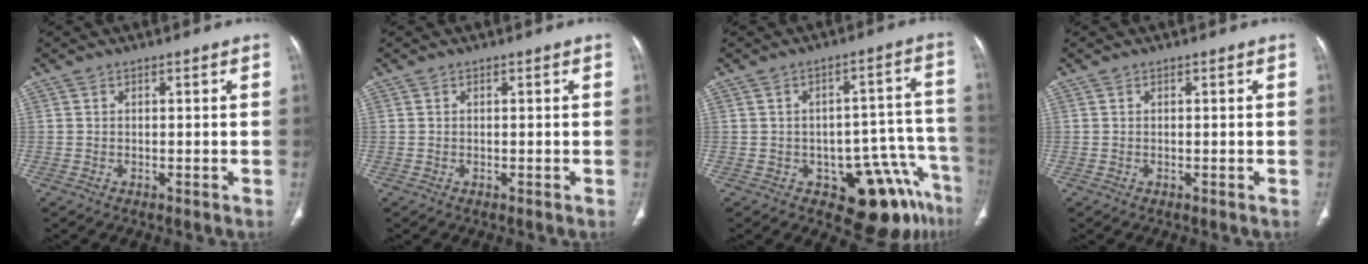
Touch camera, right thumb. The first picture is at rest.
{"total": 0.0}
{"total": 12.8, "force": [-7.6, 5.8, 8.5], "torque": [-0.052, 0.067, -0.097]}
{"total": 0.0}